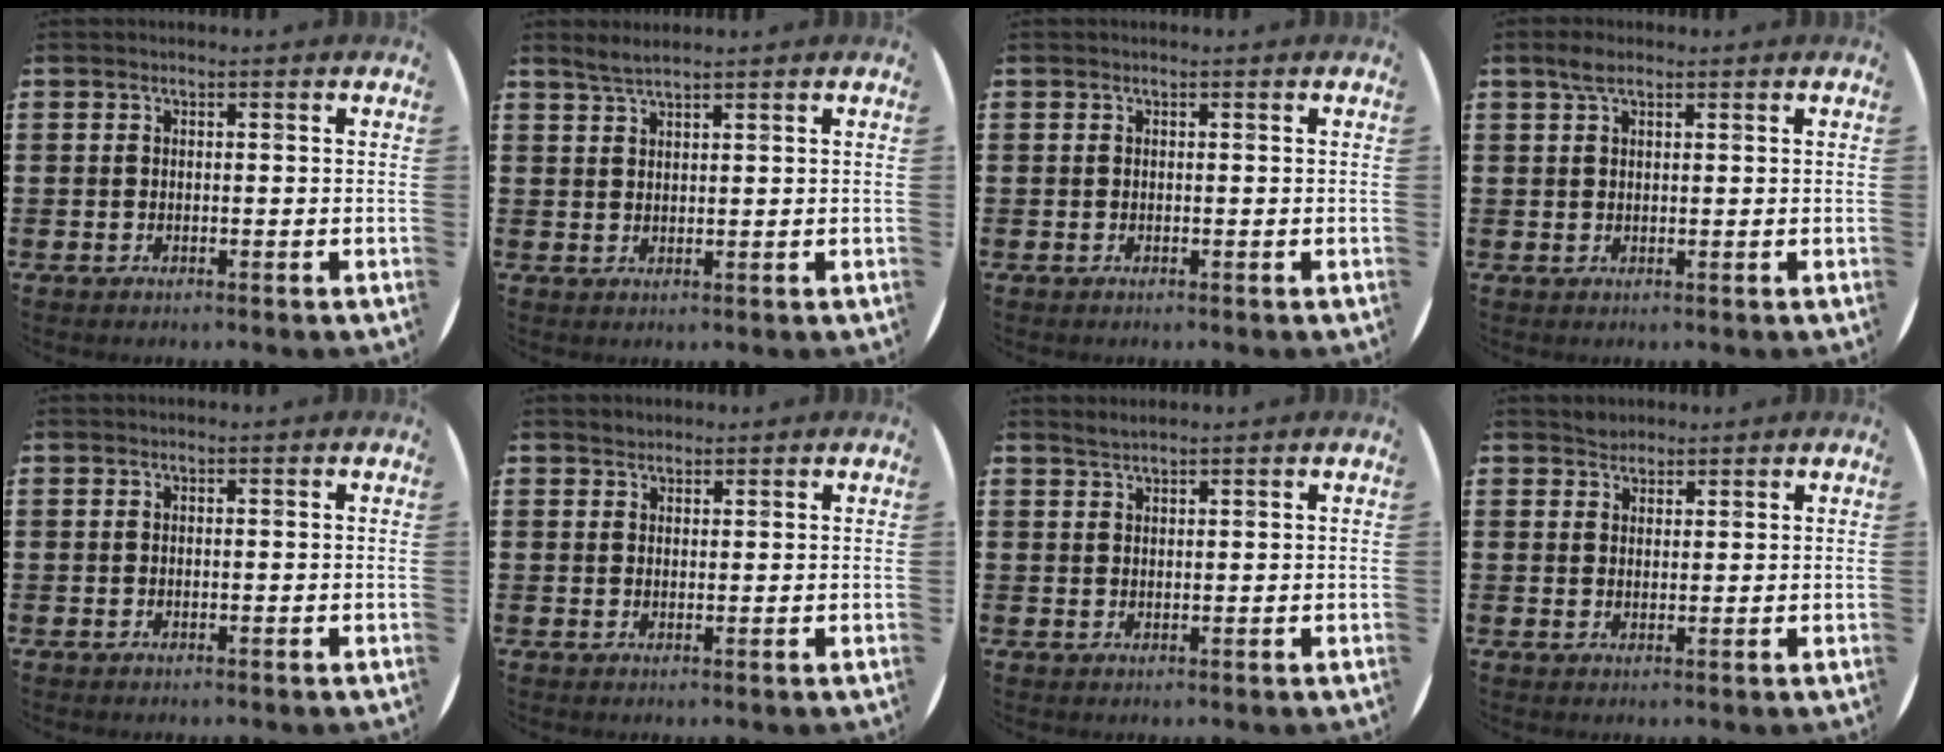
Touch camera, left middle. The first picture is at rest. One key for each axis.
{"total": 2.1, "fx": 2.0, "fy": 0.0, "fz": 0.9, "tx": -0.019, "ty": 0.001, "tz": 0.036}
{"total": 0.0}
{"total": 2.3, "fx": 1.5, "fy": 1.0, "fz": 1.4, "tx": -0.032, "ty": 0.006, "tz": 0.027}
{"total": 0.0}
{"total": 1.3, "fx": 1.2, "fy": 0.4, "fz": -0.1, "tx": 0.007, "ty": -0.001, "tz": 0.023}
{"total": 1.4, "fx": 1.3, "fy": -0.1, "fz": 0.2, "tx": -0.005, "ty": 0.001, "tz": 0.025}
{"total": 1.8, "fx": 1.7, "fy": 0.6, "fz": -0.2, "tx": 0.002, "ty": 0.001, "tz": 0.035}